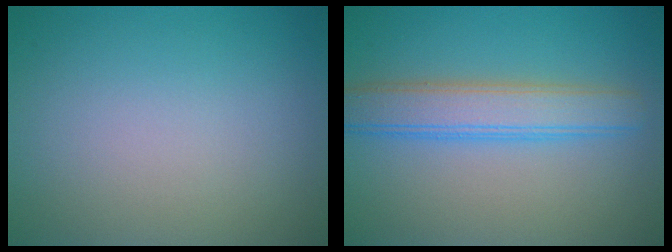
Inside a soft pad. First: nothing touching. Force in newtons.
{"total": 4.6, "press": 4.6, "slide": 0.1}